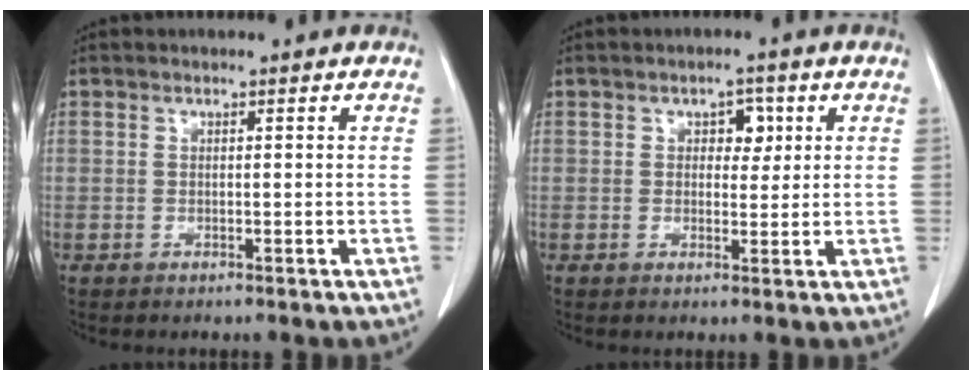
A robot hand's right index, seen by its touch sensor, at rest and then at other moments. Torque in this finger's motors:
{"motor_torque": [0.07, -0.01, 0.03, 0.01]}